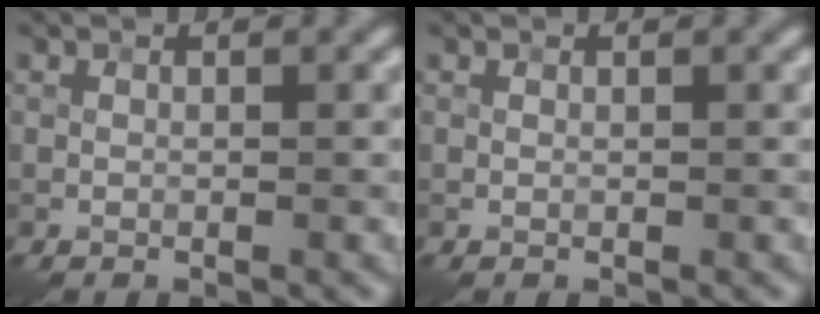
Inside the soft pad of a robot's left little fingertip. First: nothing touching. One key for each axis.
{"total": 0.0}